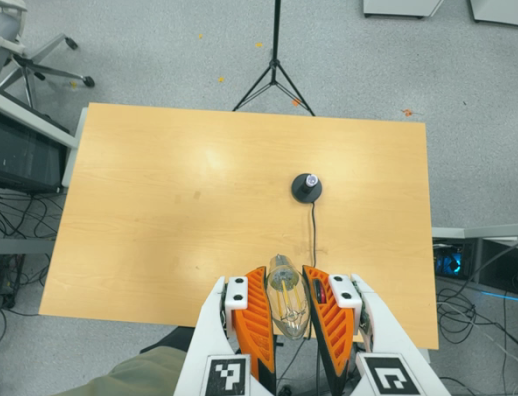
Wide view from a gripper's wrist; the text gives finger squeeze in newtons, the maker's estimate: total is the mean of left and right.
{"total": 20.6, "left": 22.4, "right": 18.8}